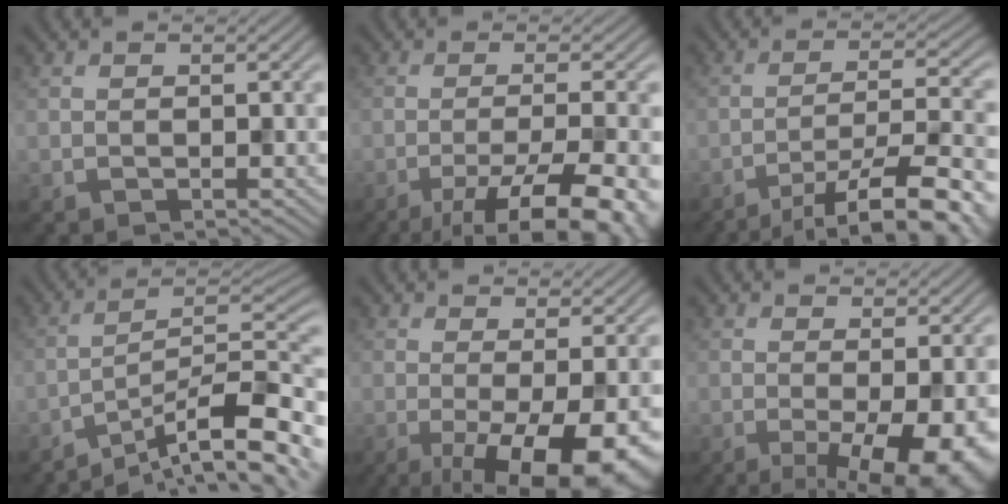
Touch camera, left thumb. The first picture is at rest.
{"total": 11.0, "force": [-6.2, 2.3, 8.8], "torque": [-0.144, -0.001, -0.087]}
{"total": 14.2, "force": [-10.1, 3.1, 9.5], "torque": [-0.137, -0.004, -0.136]}
{"total": 13.8, "force": [-9.7, 2.5, 9.5], "torque": [-0.143, 0.009, -0.161]}
{"total": 10.6, "force": [-3.3, 3.1, 9.6], "torque": [-0.134, -0.002, -0.040]}
{"total": 8.7, "force": [-2.7, 2.3, 7.9], "torque": [-0.117, -0.009, -0.031]}